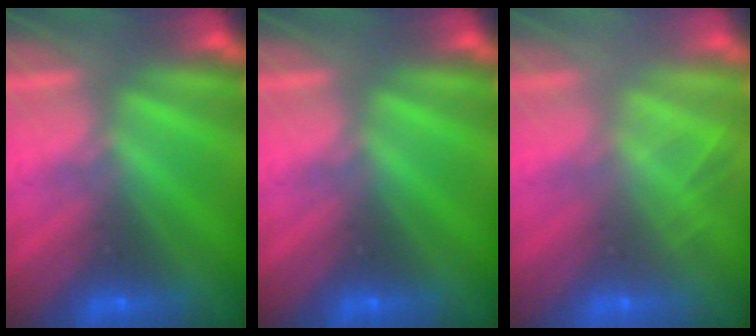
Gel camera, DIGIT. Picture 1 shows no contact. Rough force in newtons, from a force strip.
{"total": 0.0}
{"total": 2.0}